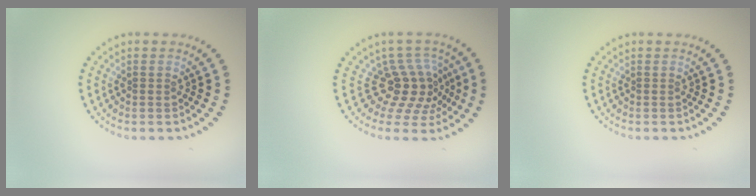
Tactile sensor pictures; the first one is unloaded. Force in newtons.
{"total": 4.1, "press": 2.9, "slide": 3.0}
{"total": 0.0}